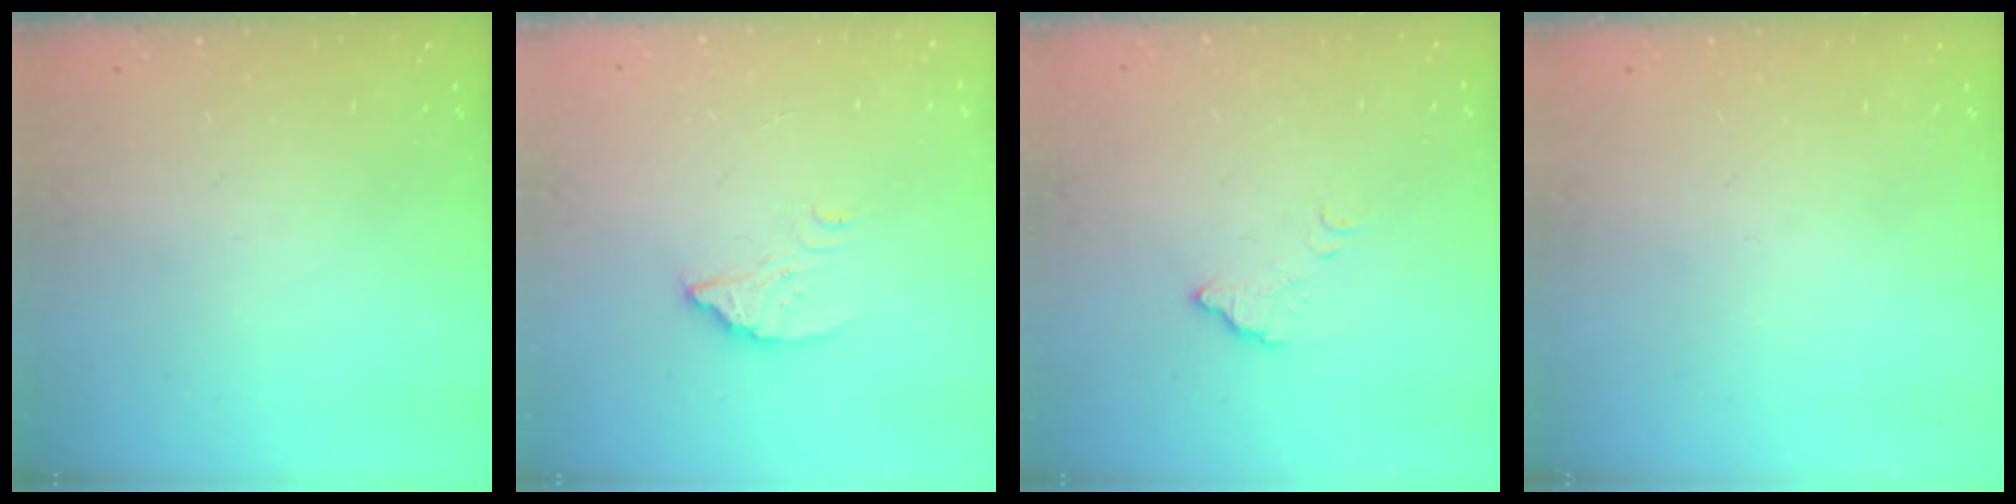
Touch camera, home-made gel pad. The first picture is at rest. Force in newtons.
{"total": 2.9, "press": 2.9, "slide": 0.1}
{"total": 6.0, "press": 6.0, "slide": 0.4}
{"total": 0.0}